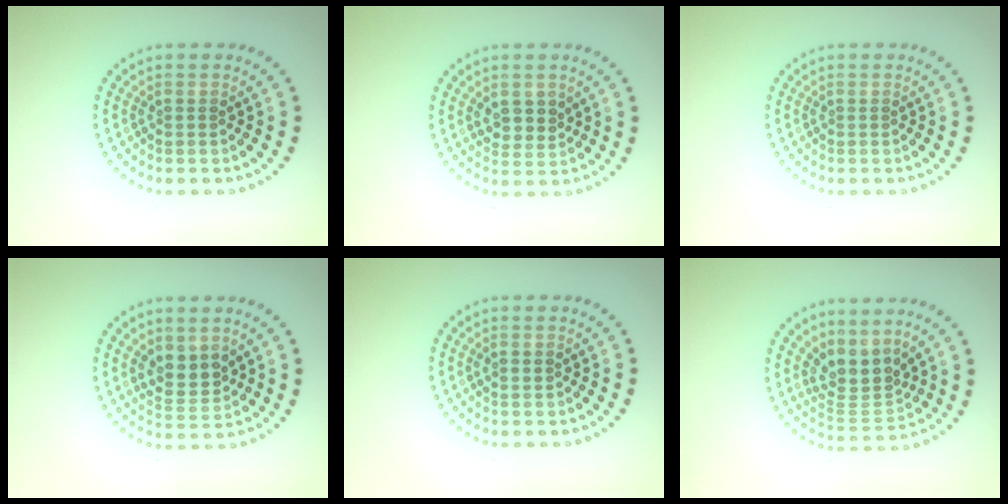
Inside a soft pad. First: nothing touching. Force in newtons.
{"total": 2.3, "press": 2.1, "slide": 0.9}
{"total": 0.0}
{"total": 2.9, "press": 2.7, "slide": 1.1}
{"total": 1.0, "press": 1.0, "slide": 0.1}
{"total": 3.6, "press": 2.7, "slide": 2.4}